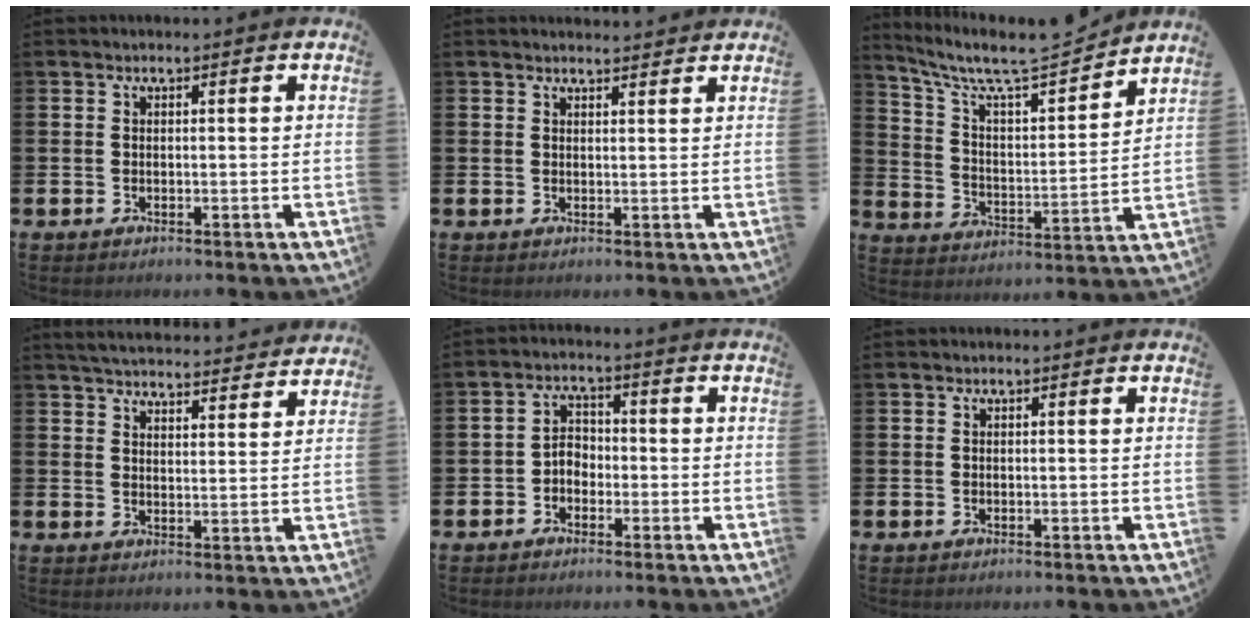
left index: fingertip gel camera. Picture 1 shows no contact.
{"total": 1.9, "force": [1.8, 0.2, -0.1], "torque": [0.012, -0.012, 0.031]}
{"total": 9.2, "force": [8.5, 1.4, 3.4], "torque": [-0.095, -0.066, 0.142]}
{"total": 4.9, "force": [4.9, 0.5, 0.4], "torque": [-0.026, -0.036, 0.086]}
{"total": 2.7, "force": [-1.7, 1.8, 1.1], "torque": [-0.027, 0.011, -0.037]}
{"total": 0.0}